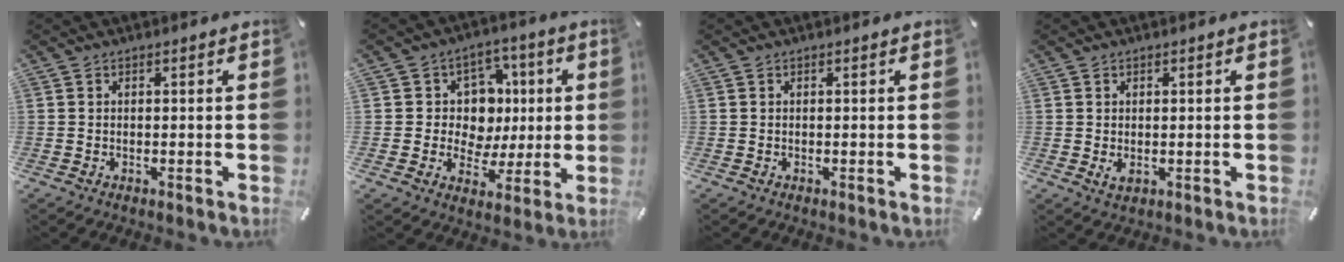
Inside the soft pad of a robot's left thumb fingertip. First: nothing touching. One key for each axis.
{"total": 10.9, "fx": 0.5, "fy": 10.4, "fz": 3.3, "tx": -0.044, "ty": -0.004, "tz": 0.018}
{"total": 0.0}
{"total": 1.7, "fx": -0.2, "fy": 1.1, "fz": 1.2, "tx": -0.021, "ty": -0.003, "tz": -0.006}